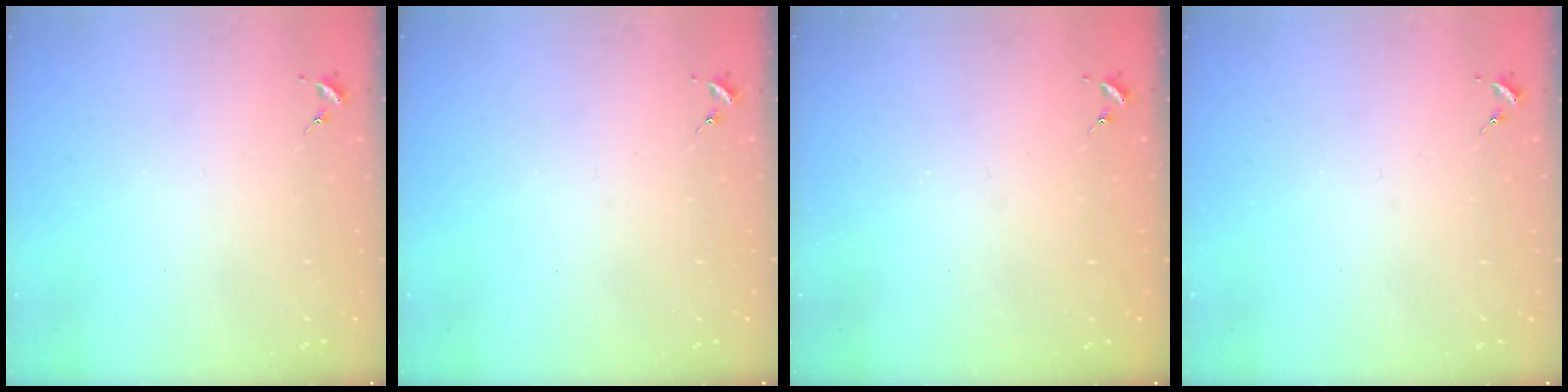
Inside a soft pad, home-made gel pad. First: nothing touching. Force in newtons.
{"total": 0.0}
{"total": 0.7, "press": 0.7, "slide": 0.1}
{"total": 0.0}